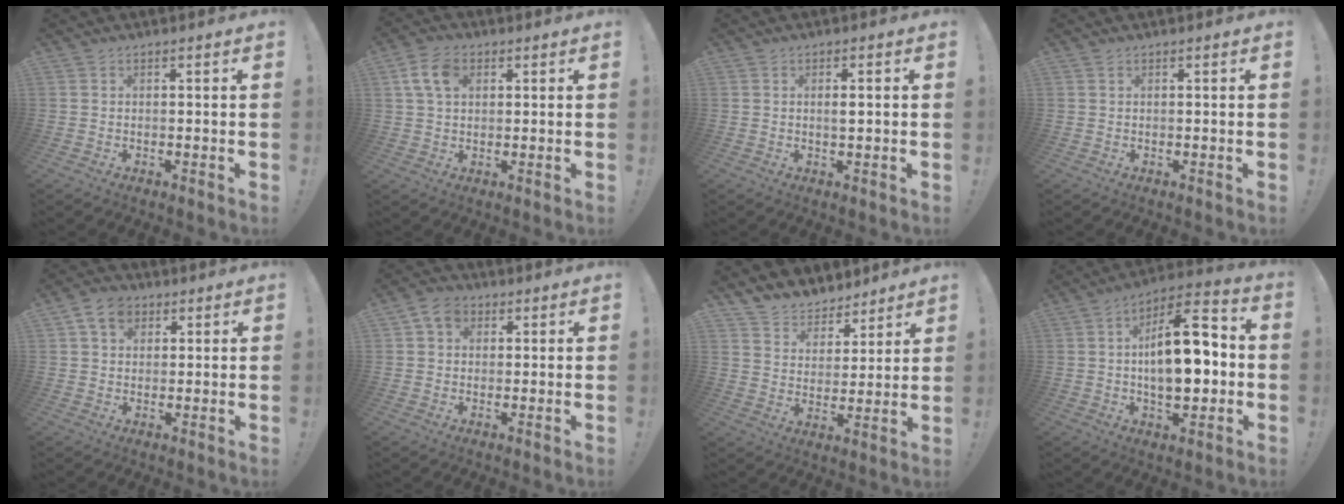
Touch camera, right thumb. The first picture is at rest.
{"total": 8.3, "force": [2.4, 5.5, 5.6], "torque": [-0.102, 0.008, 0.049]}
{"total": 1.9, "force": [0.0, 0.4, 1.8], "torque": [-0.023, -0.003, -0.003]}
{"total": 0.0}
{"total": 7.4, "force": [3.3, 5.4, 3.8], "torque": [-0.062, 0.000, 0.063]}
{"total": 5.8, "force": [2.2, 4.5, 3.0], "torque": [-0.050, 0.003, 0.042]}
{"total": 7.3, "force": [5.8, 4.4, 0.4], "torque": [-0.013, -0.054, 0.114]}
{"total": 17.5, "force": [-0.5, 8.6, 15.2], "torque": [-0.234, 0.007, -0.011]}